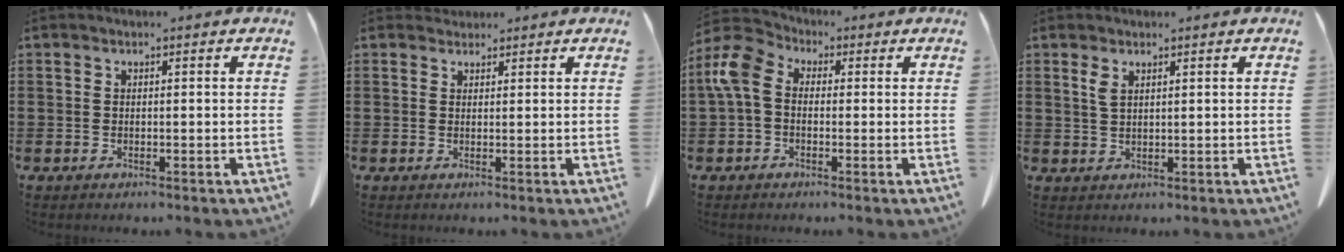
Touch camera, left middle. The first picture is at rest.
{"total": 1.5, "force": [1.4, 0.7, 0.1], "torque": [-0.005, 0.004, 0.027]}
{"total": 6.0, "force": [0.3, 4.0, 4.5], "torque": [-0.134, 0.000, -0.008]}
{"total": 2.0, "force": [1.2, 0.6, 1.5], "torque": [-0.034, 0.003, 0.021]}